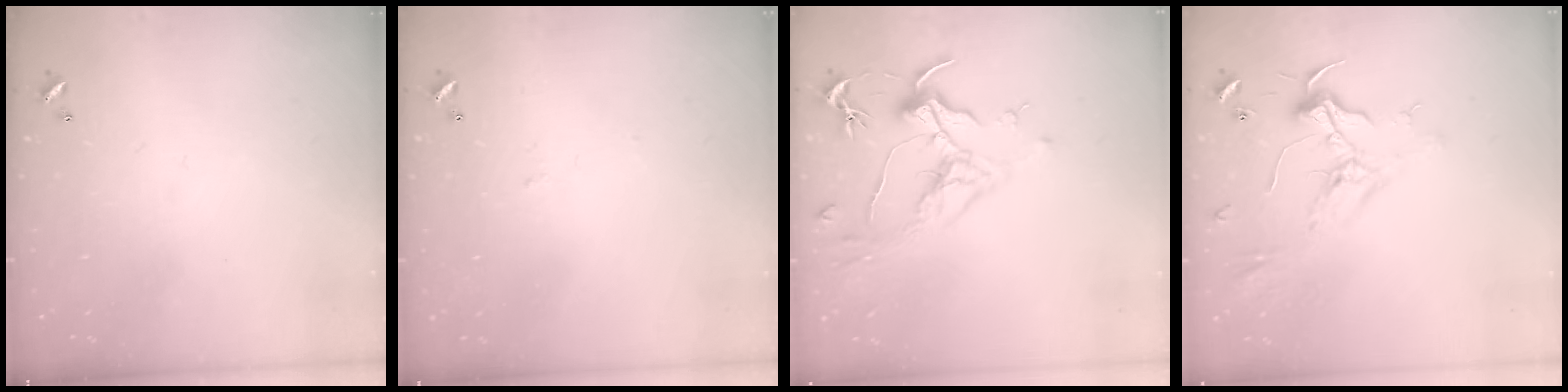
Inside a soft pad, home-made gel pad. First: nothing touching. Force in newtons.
{"total": 1.7, "press": 1.6, "slide": 0.3}
{"total": 1.6, "press": 1.4, "slide": 0.7}
{"total": 2.4, "press": 2.3, "slide": 0.7}